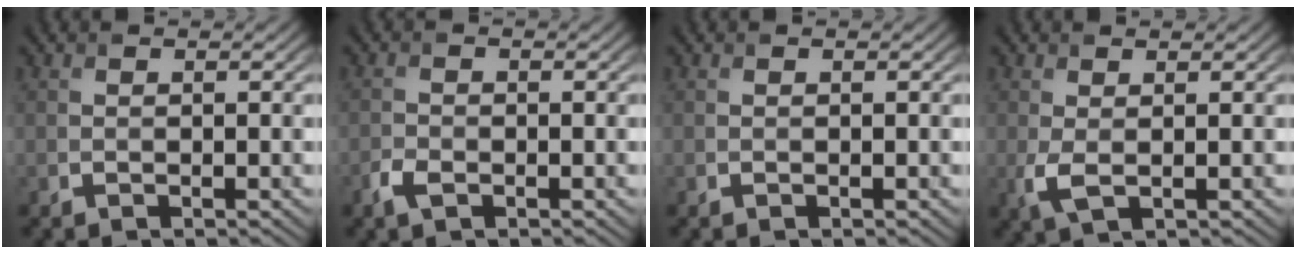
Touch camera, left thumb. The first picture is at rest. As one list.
[{"total": 2.1, "force": [-1.2, 1.1, 1.2], "torque": [-0.031, -0.003, -0.028]}, {"total": 0.0}, {"total": 2.4, "force": [0.0, 1.1, 2.1], "torque": [-0.060, -0.005, 0.003]}]